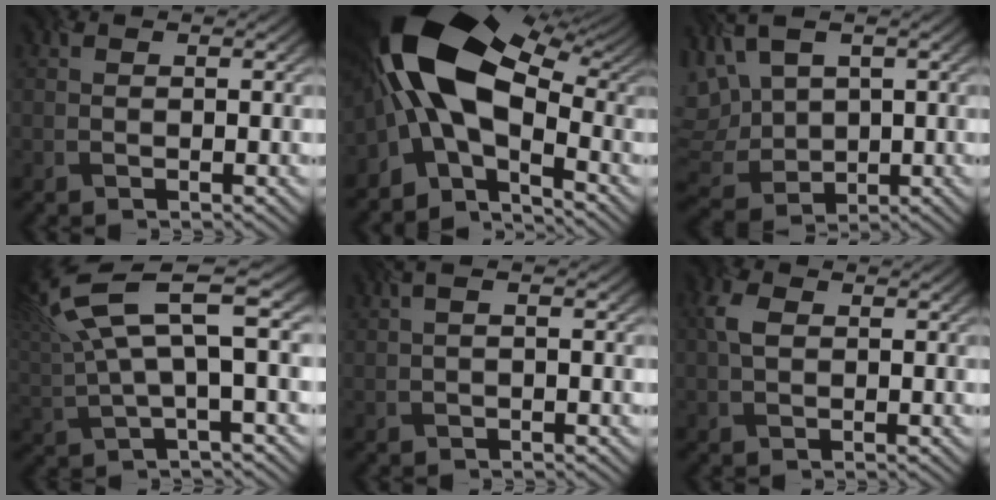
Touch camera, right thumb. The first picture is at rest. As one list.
[{"total": 15.4, "force": [-1.1, 8.2, 13.0], "torque": [-0.224, 0.001, -0.033]}, {"total": 9.2, "force": [2.5, 6.2, 6.3], "torque": [-0.171, -0.008, 0.056]}, {"total": 11.9, "force": [5.0, 2.6, 10.5], "torque": [-0.224, 0.013, 0.097]}, {"total": 1.2, "force": [0.3, 0.2, 1.2], "torque": [-0.026, 0.004, 0.005]}, {"total": 2.4, "force": [0.5, 1.6, 1.8], "torque": [-0.046, 0.006, 0.005]}]